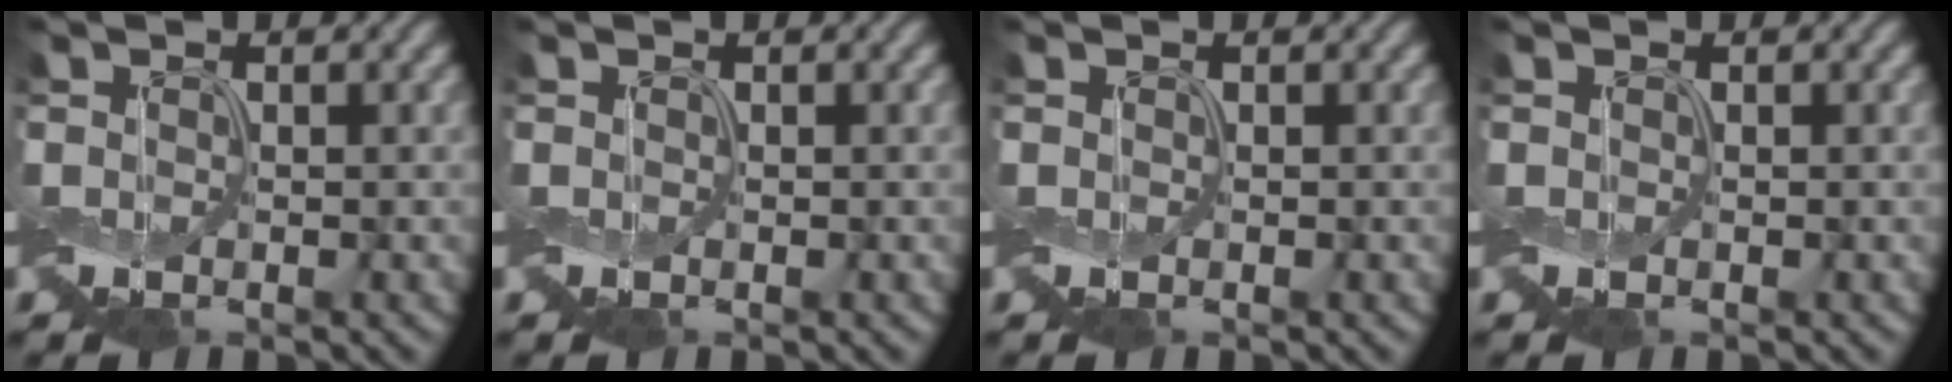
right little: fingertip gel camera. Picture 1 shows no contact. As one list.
[{"total": 0.0}, {"total": 0.0}, {"total": 0.0}]